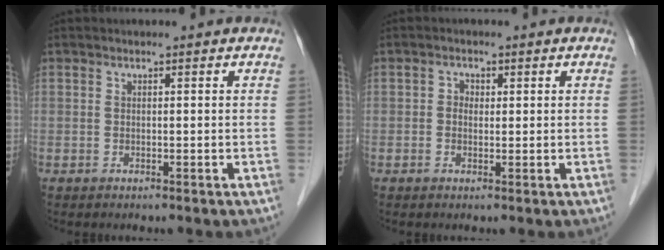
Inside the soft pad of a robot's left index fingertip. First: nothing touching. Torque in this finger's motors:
{"motor_torque": [0.09, -0.02, -0.02, -0.01]}